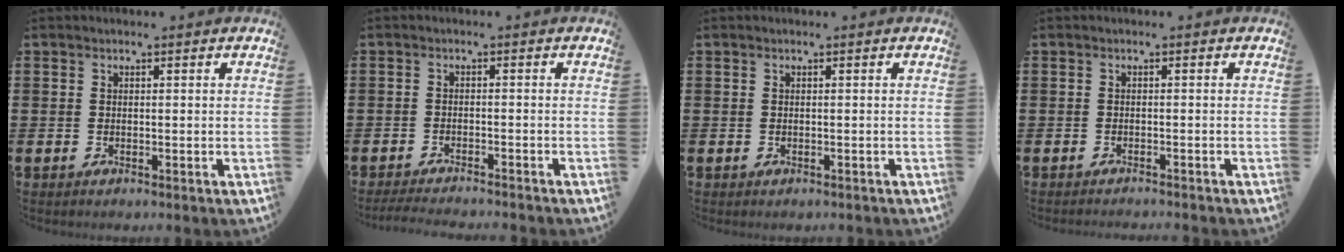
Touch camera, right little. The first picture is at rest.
{"total": 2.1, "force": [-2.0, -0.1, 0.6], "torque": [-0.008, 0.003, -0.040]}
{"total": 0.0}
{"total": 0.7, "force": [-0.7, -0.2, 0.0], "torque": [0.000, 0.000, -0.016]}